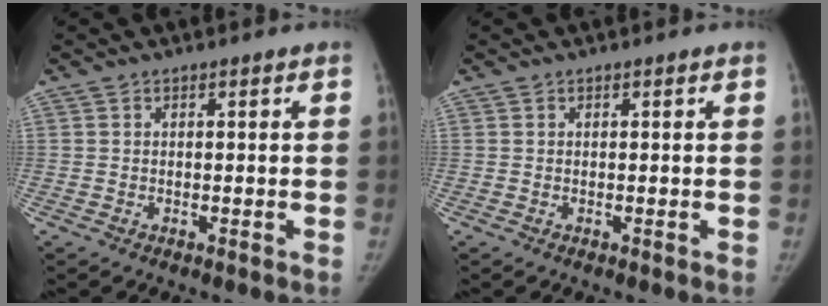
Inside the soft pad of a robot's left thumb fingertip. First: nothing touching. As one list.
[{"total": 0.0}]